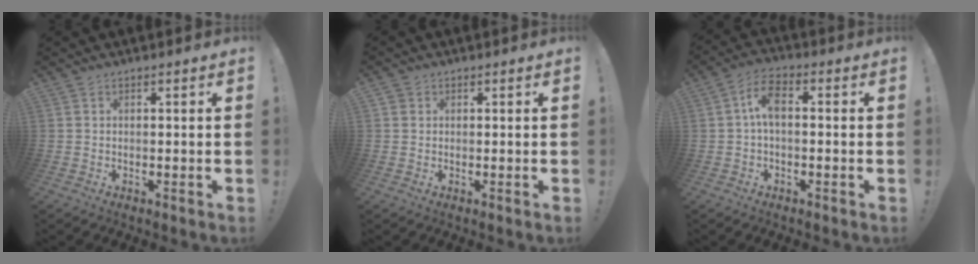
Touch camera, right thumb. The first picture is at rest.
{"total": 1.8, "force": [0.6, 1.6, 0.5], "torque": [-0.001, -0.002, 0.010]}
{"total": 6.7, "force": [0.2, 3.6, 5.6], "torque": [-0.123, 0.012, 0.005]}